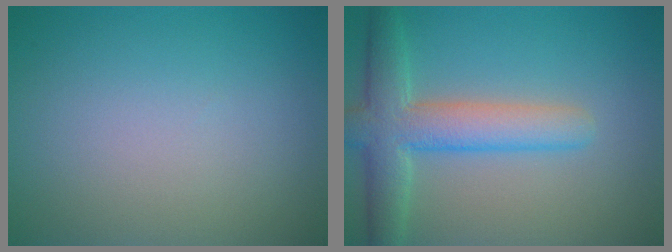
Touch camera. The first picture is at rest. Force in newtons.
{"total": 5.8, "press": 5.8, "slide": 0.2}